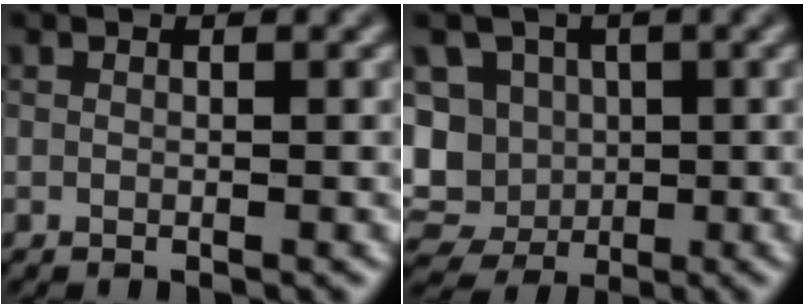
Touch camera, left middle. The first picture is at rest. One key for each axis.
{"total": 9.8, "fx": -0.3, "fy": 8.7, "fz": 4.5, "tx": -0.074, "ty": 0.027, "tz": -0.043}